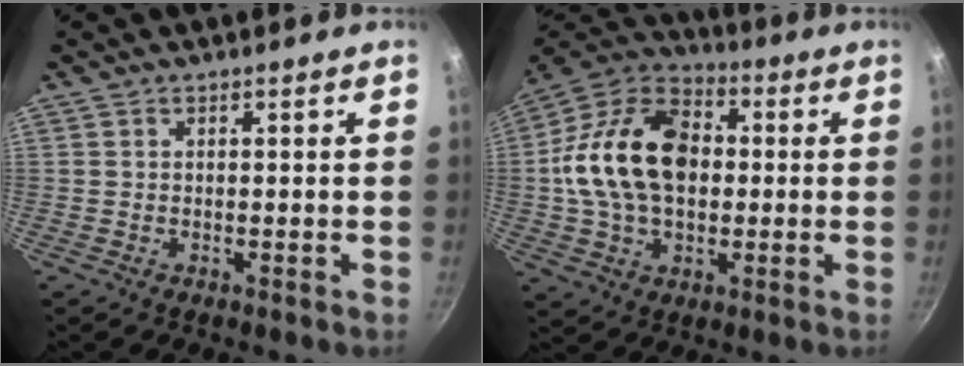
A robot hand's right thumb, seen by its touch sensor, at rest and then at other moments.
{"total": 20.3, "force": [0.8, 14.0, 14.7], "torque": [-0.238, 0.032, 0.002]}